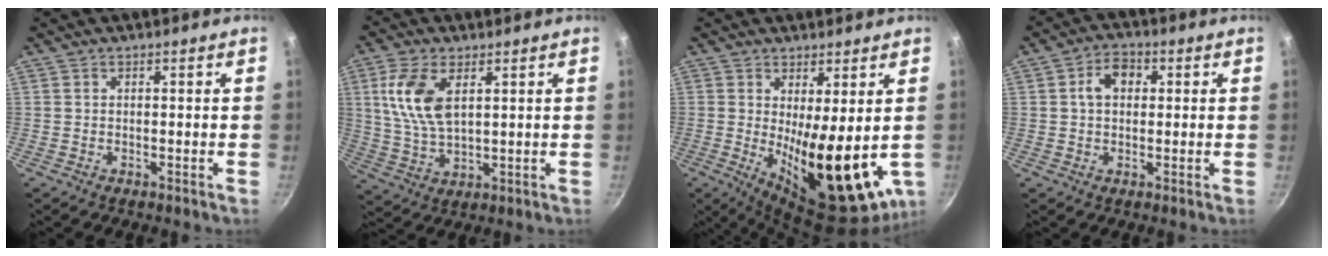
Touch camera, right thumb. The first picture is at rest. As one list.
[{"total": 10.8, "force": [3.4, 5.7, 8.6], "torque": [-0.169, -0.012, 0.071]}, {"total": 16.7, "force": [0.1, 5.6, 15.7], "torque": [-0.207, -0.035, 0.022]}, {"total": 5.7, "force": [1.0, 4.2, 3.8], "torque": [-0.041, 0.011, 0.010]}]